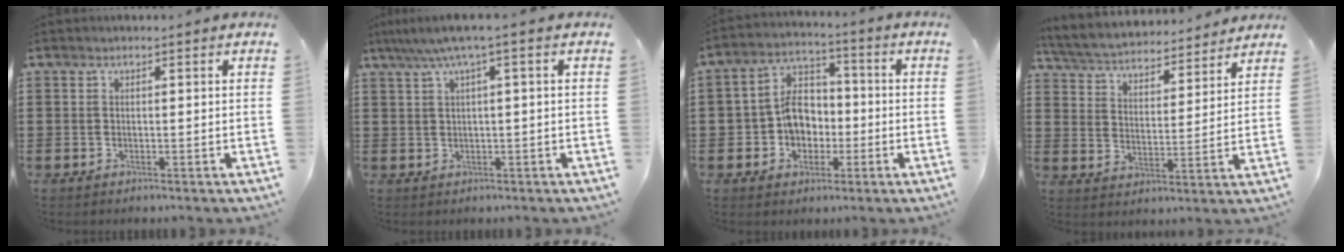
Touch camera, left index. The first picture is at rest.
{"total": 3.4, "force": [0.8, 0.0, 3.3], "torque": [-0.063, -0.001, 0.011]}
{"total": 7.7, "force": [-1.0, 6.1, 4.6], "torque": [-0.108, 0.017, -0.020]}
{"total": 4.4, "force": [4.3, 0.4, 0.5], "torque": [-0.035, -0.031, 0.069]}